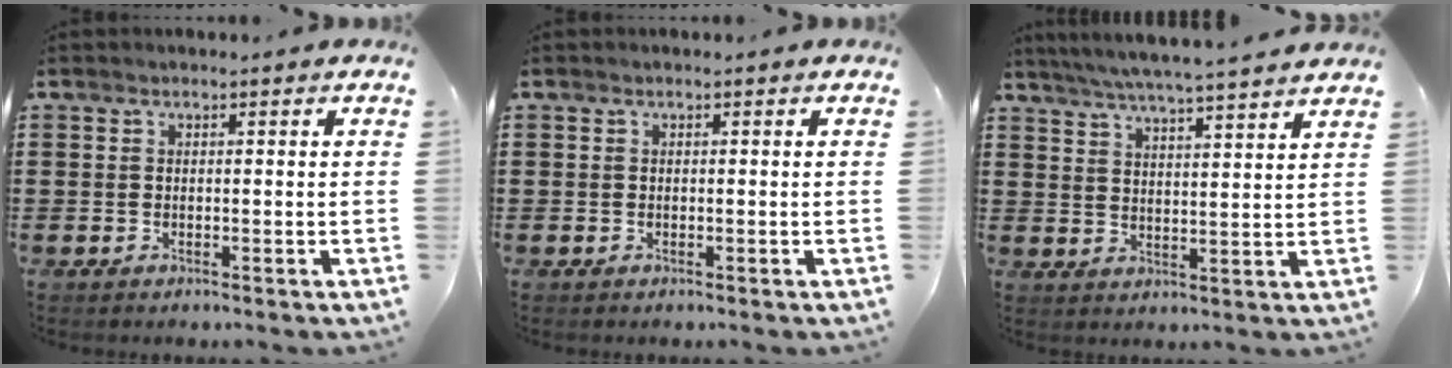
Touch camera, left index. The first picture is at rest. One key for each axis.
{"total": 0.0}
{"total": 5.1, "fx": 4.8, "fy": -0.7, "fz": 1.7, "tx": -0.049, "ty": -0.026, "tz": 0.083}